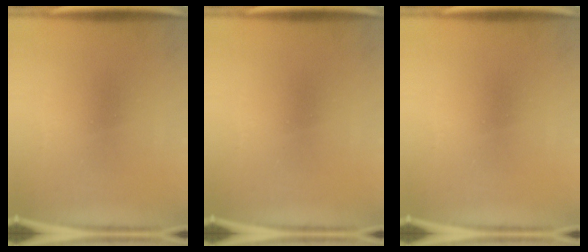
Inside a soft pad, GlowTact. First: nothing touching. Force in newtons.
{"total": 0.0}
{"total": 0.0}